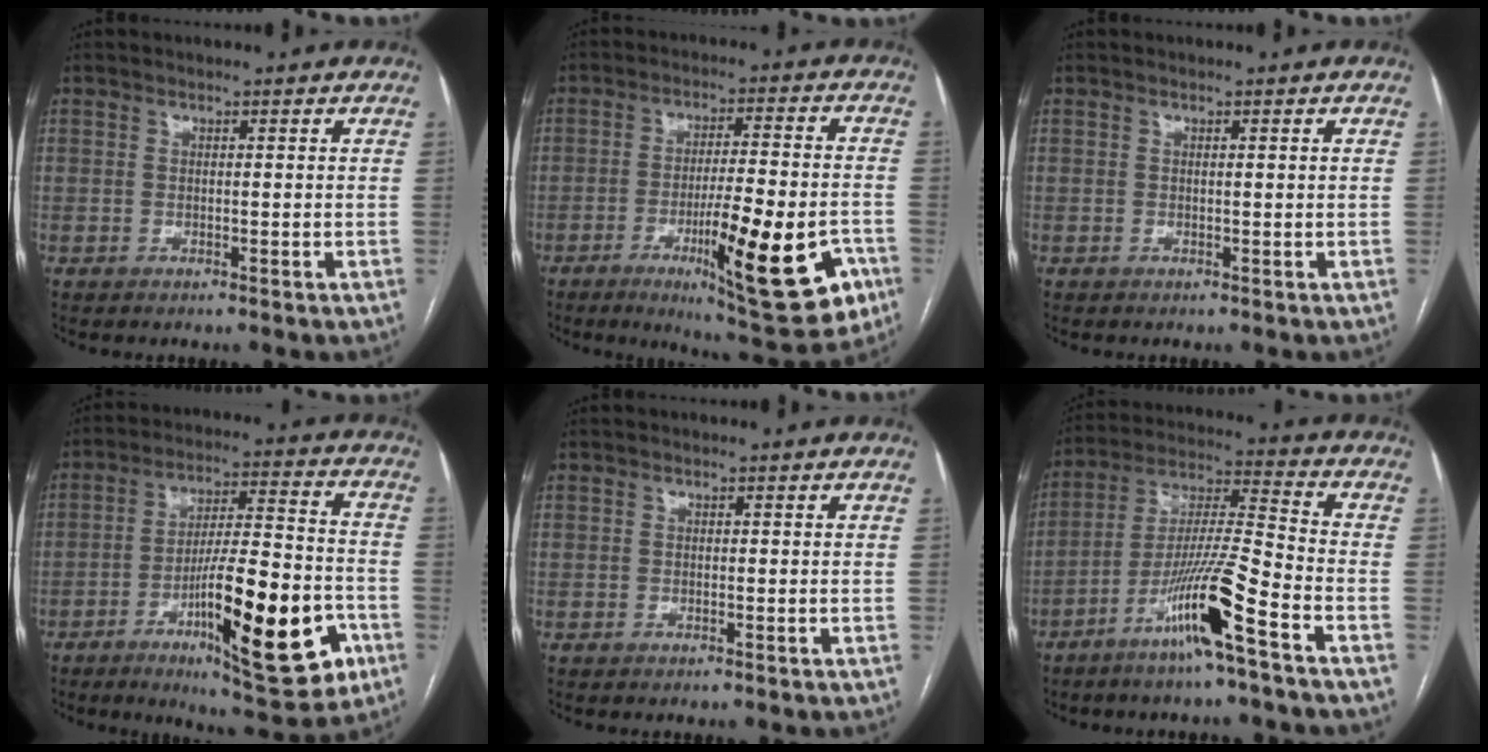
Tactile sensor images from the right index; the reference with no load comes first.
{"total": 18.7, "force": [-7.6, 3.0, 16.8], "torque": [-0.216, -0.011, -0.100]}
{"total": 0.5, "force": [0.1, -0.1, 0.5], "torque": [-0.008, 0.000, 0.003]}
{"total": 20.2, "force": [-8.0, 3.6, 18.2], "torque": [-0.265, 0.000, -0.111]}
{"total": 0.0}
{"total": 13.2, "force": [-7.3, -0.9, 11.0], "torque": [-0.214, -0.014, -0.140]}